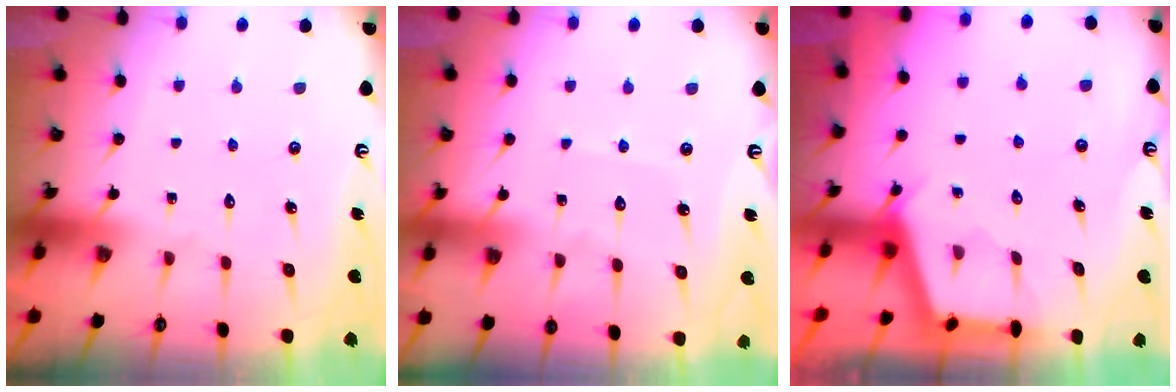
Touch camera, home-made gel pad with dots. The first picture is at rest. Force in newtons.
{"total": 4.6, "press": 4.6, "slide": 0.4}
{"total": 2.7, "press": 2.7, "slide": 0.3}